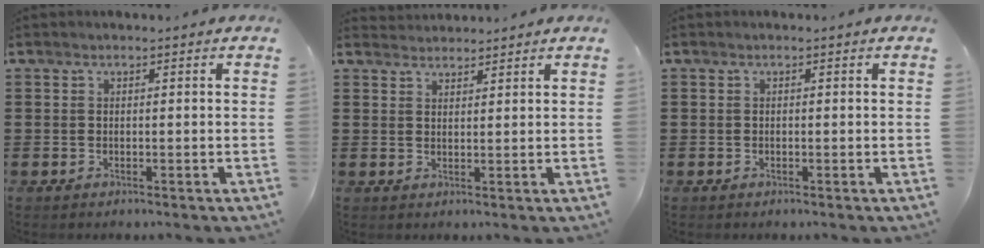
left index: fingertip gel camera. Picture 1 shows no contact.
{"total": 1.8, "force": [1.8, 0.3, -0.2], "torque": [0.000, 0.001, 0.036]}
{"total": 0.0}